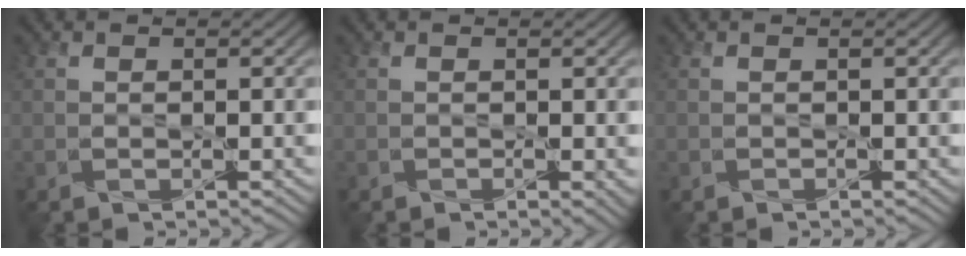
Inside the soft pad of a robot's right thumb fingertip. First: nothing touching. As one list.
[{"total": 0.7, "force": [0.2, 0.4, 0.6], "torque": [-0.005, 0.000, 0.003]}, {"total": 0.0}]